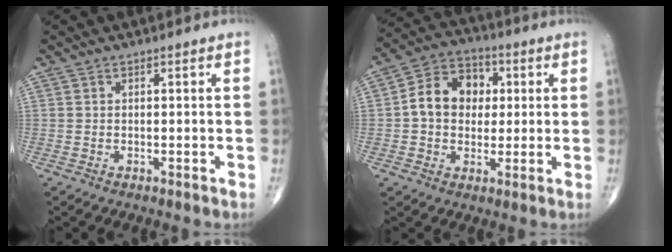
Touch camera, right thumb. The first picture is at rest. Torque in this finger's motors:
{"motor_torque": [1.31, 1.73, 1.14, 0.25, 0.09]}